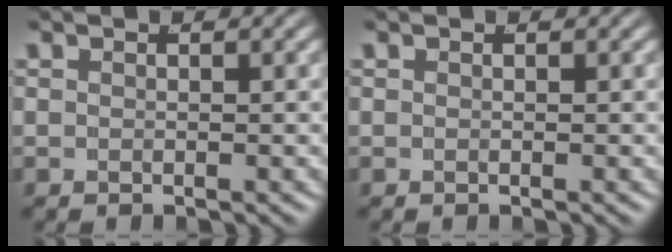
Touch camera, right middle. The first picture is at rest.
{"total": 0.0}